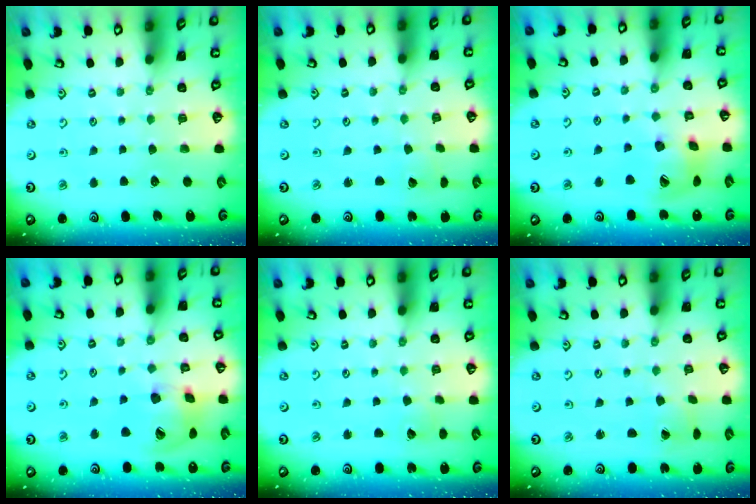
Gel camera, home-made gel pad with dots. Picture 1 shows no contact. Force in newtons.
{"total": 1.0, "press": 1.0, "slide": 0.1}
{"total": 16.2, "press": 16.0, "slide": 2.3}
{"total": 16.9, "press": 16.8, "slide": 2.5}
{"total": 2.8, "press": 2.8, "slide": 0.2}
{"total": 1.6, "press": 1.5, "slide": 0.1}